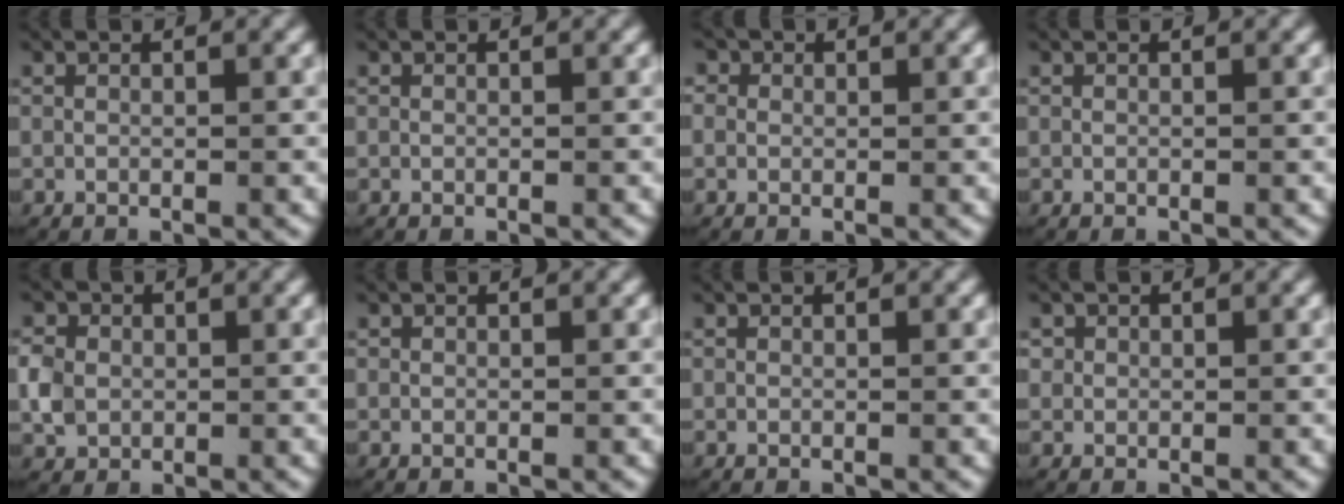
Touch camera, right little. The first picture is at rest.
{"total": 0.0}
{"total": 1.0, "force": [0.2, 1.0, 0.0], "torque": [0.003, 0.002, -0.001]}
{"total": 0.0}
{"total": 2.6, "force": [-0.2, 2.3, 1.1], "torque": [-0.028, -0.002, -0.002]}
{"total": 0.0}
{"total": 0.0}
{"total": 0.8, "force": [0.2, 0.8, -0.1], "torque": [0.003, 0.001, 0.002]}